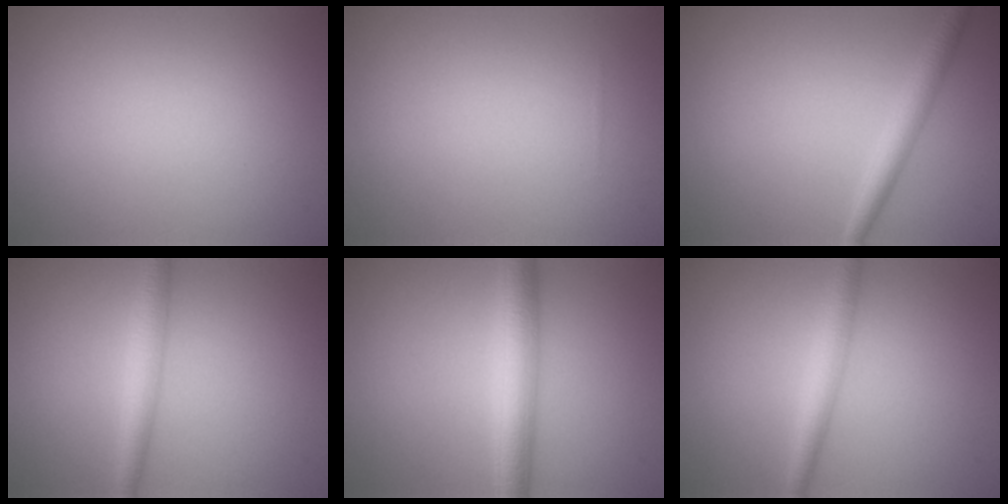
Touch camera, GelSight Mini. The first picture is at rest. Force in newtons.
{"total": 0.0}
{"total": 2.4, "press": 2.4, "slide": 0.1}
{"total": 2.9, "press": 2.9, "slide": 0.1}
{"total": 4.8, "press": 4.8, "slide": 0.2}
{"total": 2.8, "press": 2.8, "slide": 0.0}